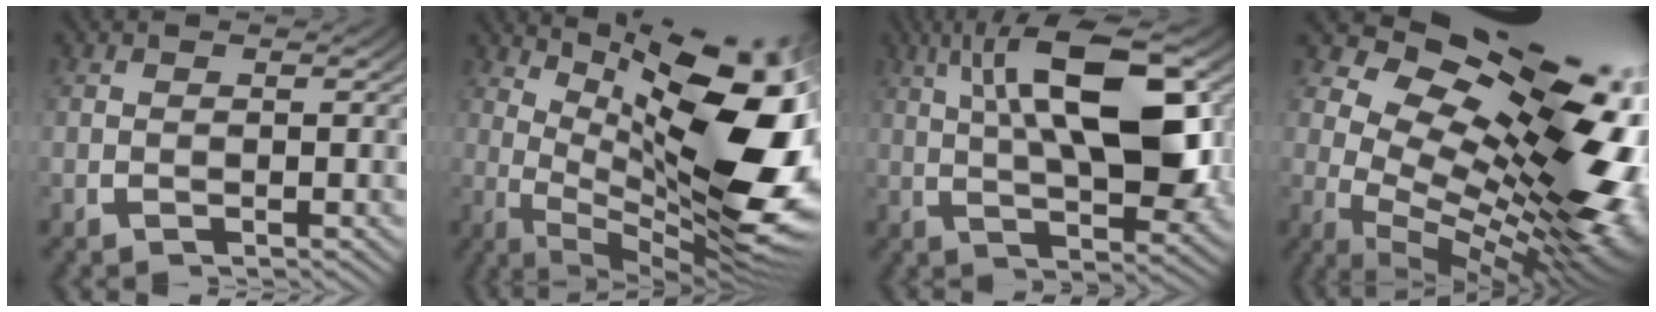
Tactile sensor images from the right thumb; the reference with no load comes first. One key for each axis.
{"total": 21.4, "fx": 0.9, "fy": 12.0, "fz": 17.8, "tx": -0.269, "ty": -0.054, "tz": 0.043}
{"total": 12.4, "fx": 2.5, "fy": 5.5, "fz": 10.9, "tx": -0.166, "ty": -0.009, "tz": 0.043}
{"total": 24.8, "fx": -0.1, "fy": 15.0, "fz": 19.8, "tx": -0.285, "ty": -0.058, "tz": 0.021}